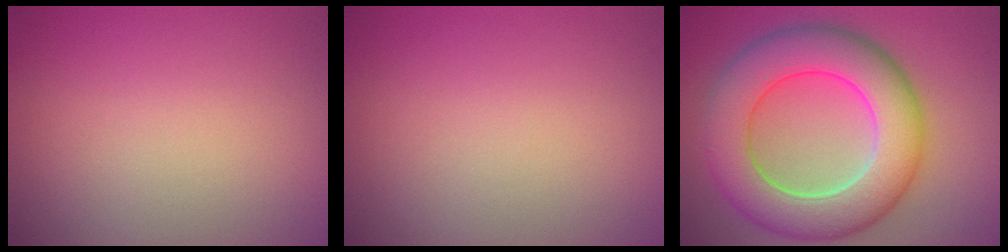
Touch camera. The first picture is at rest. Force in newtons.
{"total": 0.0}
{"total": 9.8, "press": 9.8, "slide": 0.3}